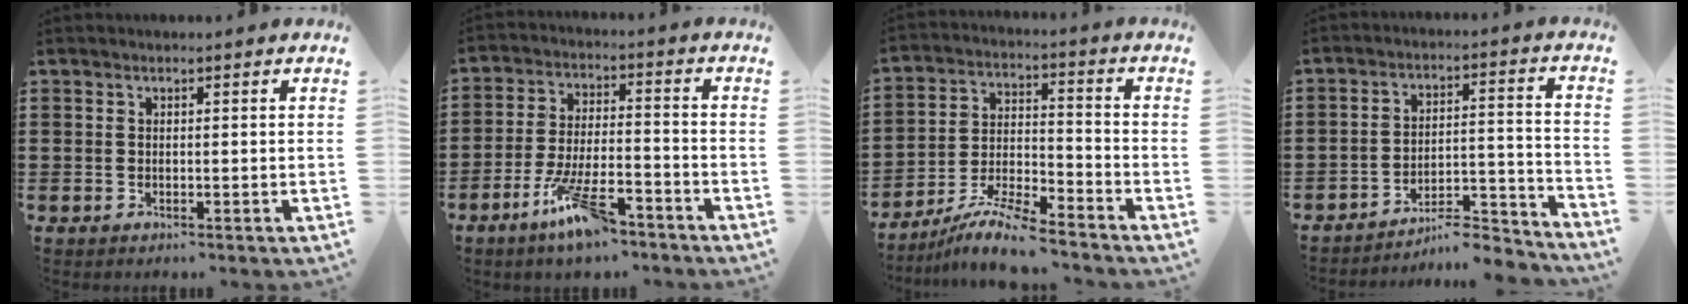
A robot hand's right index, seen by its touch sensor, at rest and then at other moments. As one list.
[{"total": 10.4, "force": [-6.7, 2.6, 7.5], "torque": [-0.153, 0.006, -0.126]}, {"total": 7.9, "force": [-7.3, 0.6, 3.1], "torque": [-0.068, 0.002, -0.144]}, {"total": 6.7, "force": [-6.3, 1.0, 2.1], "torque": [-0.030, 0.006, -0.121]}]